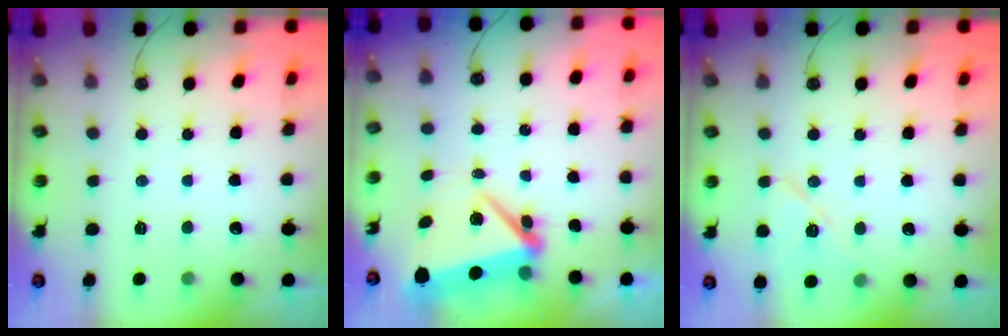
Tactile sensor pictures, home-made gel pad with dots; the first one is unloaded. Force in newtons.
{"total": 7.0, "press": 6.9, "slide": 1.3}
{"total": 9.9, "press": 9.9, "slide": 0.9}